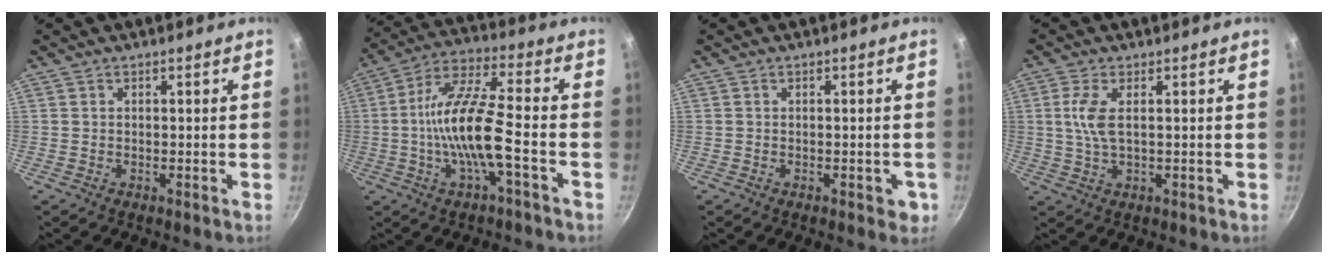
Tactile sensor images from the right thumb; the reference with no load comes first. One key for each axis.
{"total": 13.5, "fx": -3.1, "fy": 3.2, "fz": 12.8, "tx": -0.248, "ty": 0.035, "tz": -0.068}
{"total": 2.5, "fx": -0.8, "fy": 1.3, "fz": 2.0, "tx": -0.008, "ty": 0.004, "tz": -0.010}
{"total": 5.3, "fx": 0.9, "fy": 2.0, "fz": 4.8, "tx": -0.111, "ty": 0.002, "tz": 0.019}